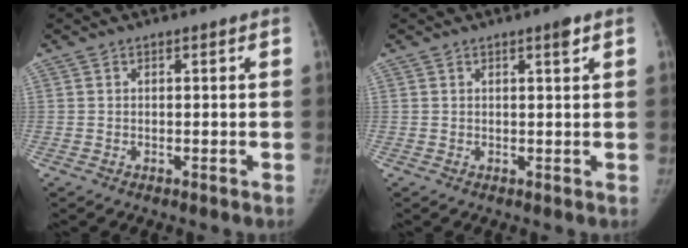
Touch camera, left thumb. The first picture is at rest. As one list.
[{"total": 1.6, "force": [0.9, 0.1, 1.2], "torque": [-0.018, -0.004, 0.014]}]